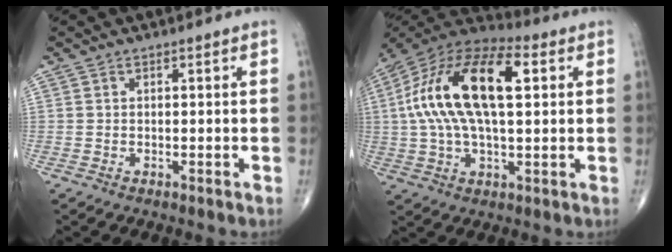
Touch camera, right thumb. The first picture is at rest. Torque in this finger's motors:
{"motor_torque": [0.43, 1.03, 2.13, 0.52, 0.65]}